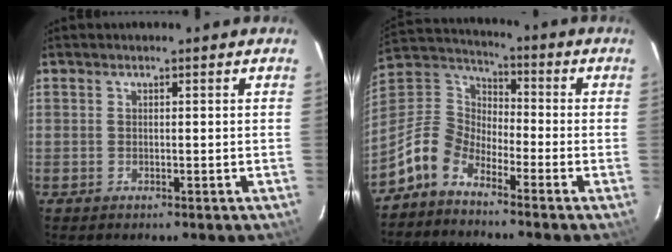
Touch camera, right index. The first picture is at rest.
{"total": 9.3, "force": [-6.7, 5.0, 3.9], "torque": [-0.092, 0.027, -0.153]}